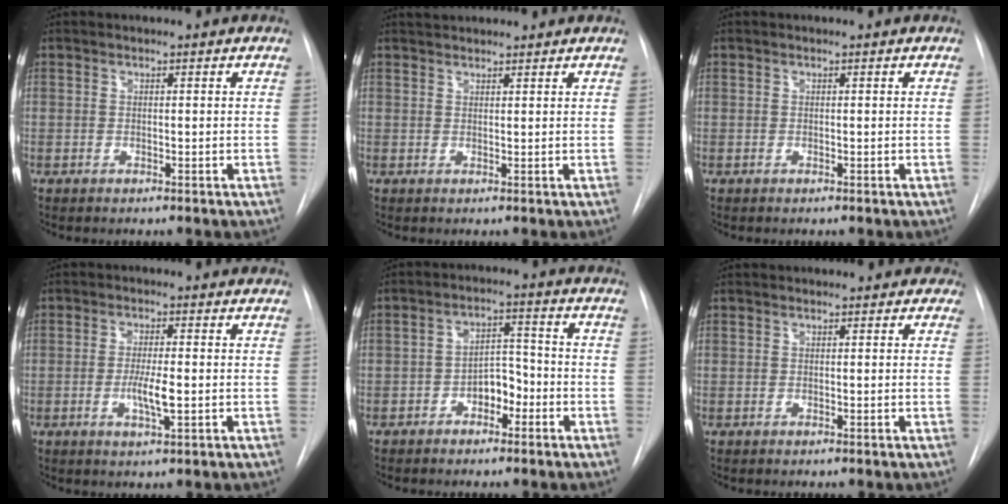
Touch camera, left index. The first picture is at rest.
{"total": 3.9, "force": [3.6, 0.7, 1.1], "torque": [-0.017, 0.034, 0.054]}
{"total": 0.0}
{"total": 4.4, "force": [-1.3, 0.5, 4.2], "torque": [-0.080, -0.011, -0.019]}
{"total": 5.0, "force": [-2.8, 2.7, 3.1], "torque": [-0.049, 0.015, -0.047]}
{"total": 1.2, "force": [0.7, 1.0, -0.1], "torque": [0.013, 0.000, -0.003]}